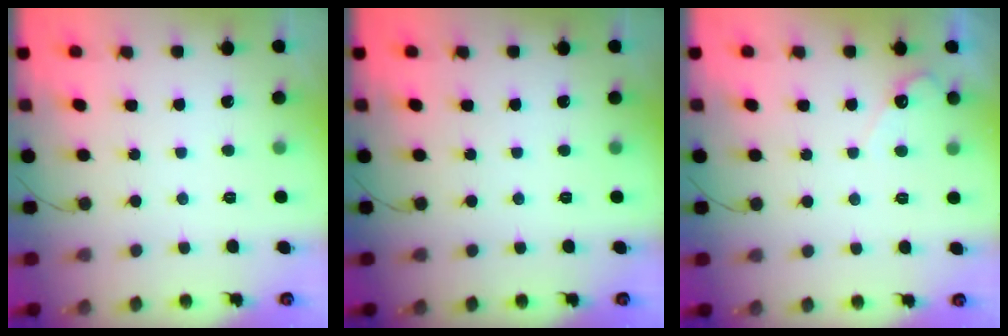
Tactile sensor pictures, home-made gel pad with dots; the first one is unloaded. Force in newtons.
{"total": 0.0}
{"total": 3.3, "press": 3.3, "slide": 0.1}